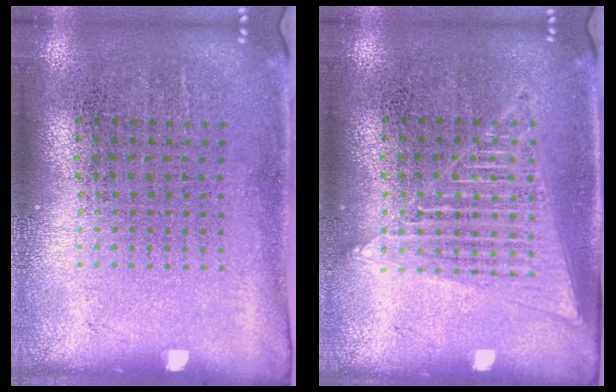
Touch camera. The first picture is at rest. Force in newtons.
{"total": 1.4, "press": 1.4, "slide": 0.1}